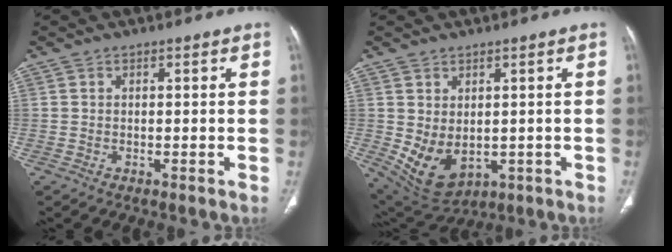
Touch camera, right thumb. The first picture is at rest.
{"total": 9.3, "force": [-0.7, 6.3, 6.8], "torque": [-0.108, -0.007, 0.020]}